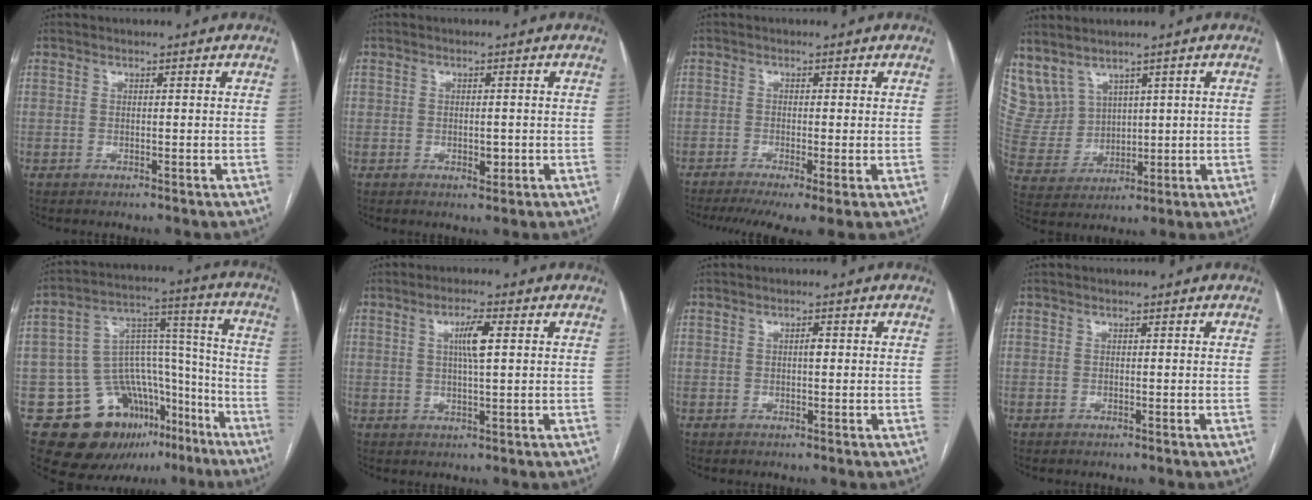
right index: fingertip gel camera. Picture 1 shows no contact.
{"total": 1.6, "force": [-0.3, 0.9, 1.3], "torque": [-0.023, -0.001, 0.003]}
{"total": 7.8, "force": [-4.9, 0.9, 5.9], "torque": [-0.093, -0.013, -0.083]}
{"total": 7.9, "force": [5.9, 4.9, 1.9], "torque": [-0.067, 0.017, 0.150]}
{"total": 20.4, "force": [-11.3, 13.5, 10.2], "torque": [-0.146, 0.091, -0.161]}
{"total": 4.2, "force": [1.1, 0.3, 4.1], "torque": [-0.074, 0.002, 0.019]}
{"total": 1.0, "force": [0.1, 0.3, 0.9], "torque": [-0.013, 0.002, 0.000]}
{"total": 0.0}